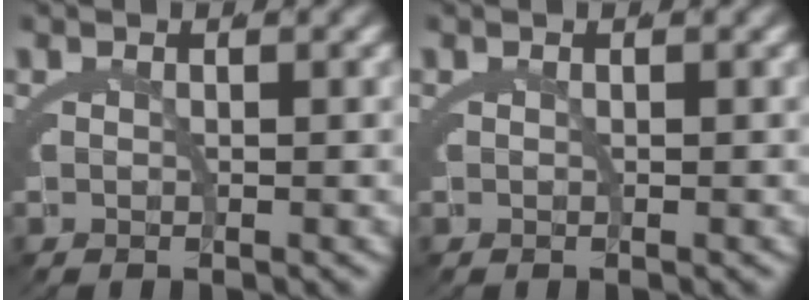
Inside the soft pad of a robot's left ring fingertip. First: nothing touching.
{"total": 0.0}